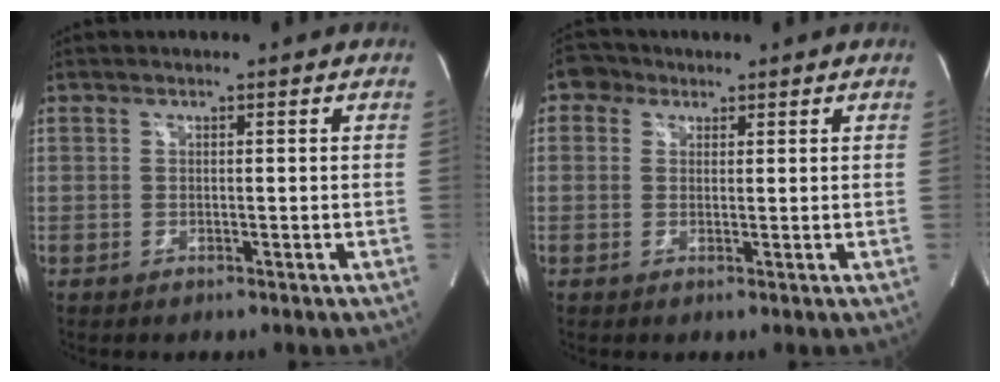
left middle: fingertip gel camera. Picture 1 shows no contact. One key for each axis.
{"total": 2.9, "fx": 1.5, "fy": 2.4, "fz": 0.6, "tx": -0.015, "ty": 0.011, "tz": 0.021}